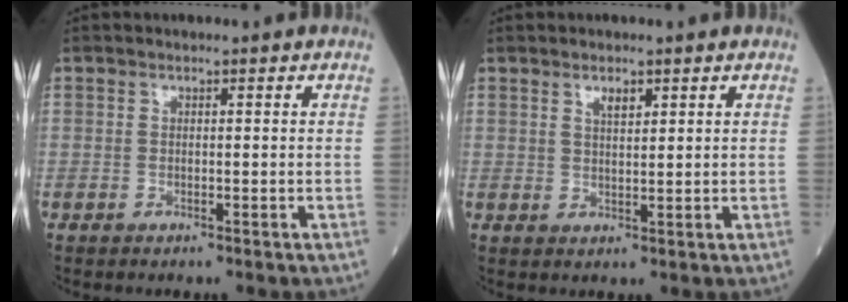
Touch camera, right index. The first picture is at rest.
{"total": 1.9, "force": [1.2, 0.7, 1.3], "torque": [-0.025, 0.002, 0.023]}